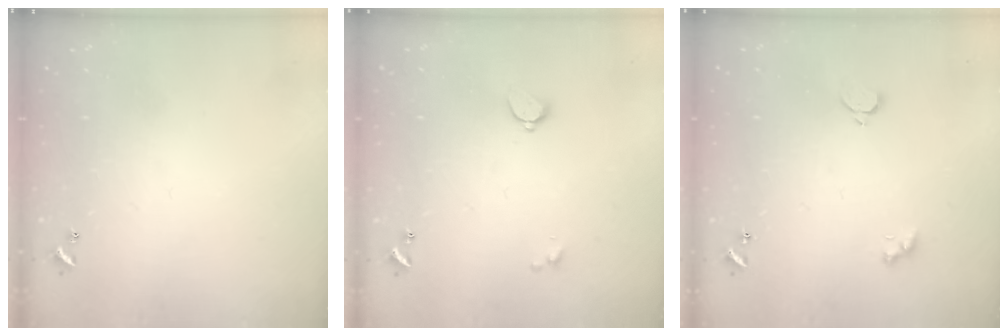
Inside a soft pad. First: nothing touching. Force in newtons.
{"total": 1.7, "press": 1.6, "slide": 0.5}
{"total": 2.1, "press": 2.1, "slide": 0.5}